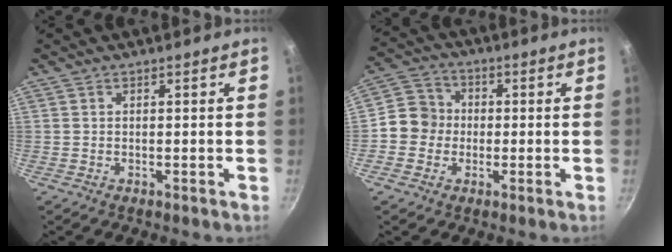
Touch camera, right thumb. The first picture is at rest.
{"total": 7.4, "force": [-0.8, 6.8, 2.6], "torque": [-0.011, 0.018, -0.035]}